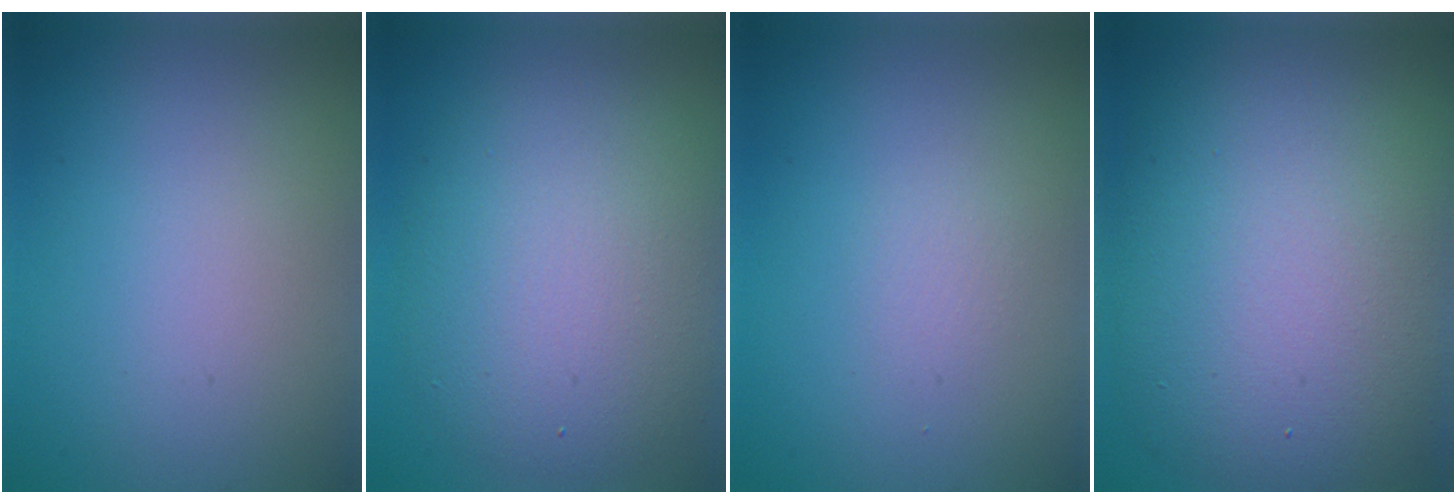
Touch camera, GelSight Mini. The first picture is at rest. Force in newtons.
{"total": 8.0, "press": 8.0, "slide": 0.2}
{"total": 0.7, "press": 0.7, "slide": 0.1}
{"total": 13.0, "press": 13.0, "slide": 0.6}